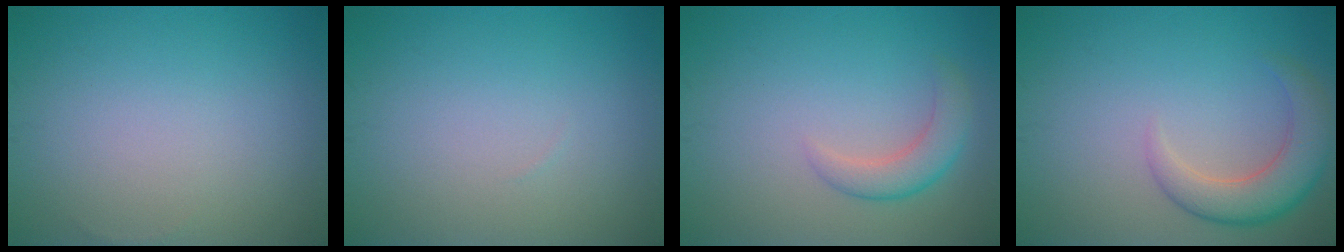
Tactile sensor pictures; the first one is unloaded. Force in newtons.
{"total": 0.0}
{"total": 2.7, "press": 2.7, "slide": 0.2}
{"total": 4.6, "press": 4.5, "slide": 0.5}